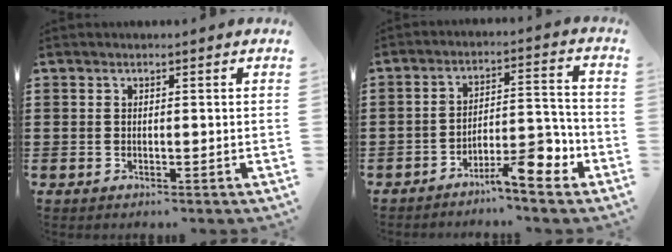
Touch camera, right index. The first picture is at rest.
{"total": 8.0, "force": [-5.4, 1.8, 5.6], "torque": [-0.079, 0.008, -0.096]}